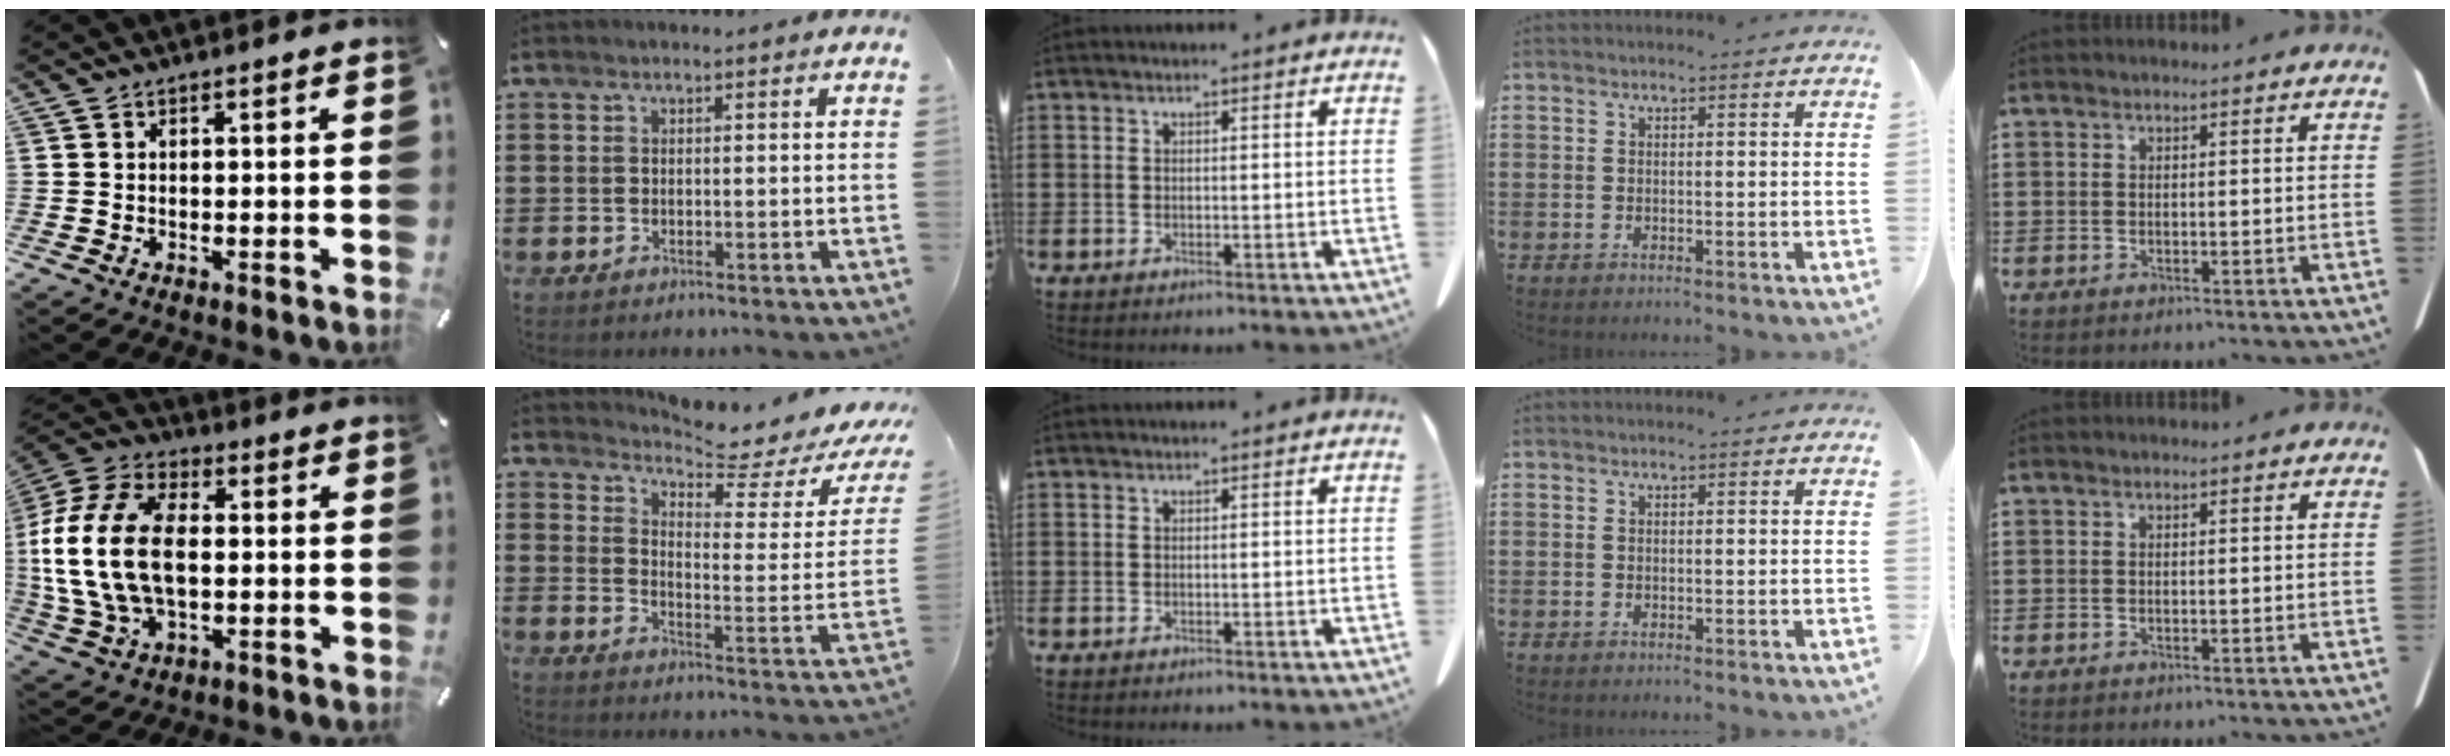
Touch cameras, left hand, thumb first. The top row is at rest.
{"thumb": {"total": 19.5, "force": [-0.3, 12.8, 14.7], "torque": [-0.338, 0.001, -0.013]}, "index": {"total": 4.8, "force": [4.4, -0.3, 1.9], "torque": [-0.038, -0.047, 0.065]}}